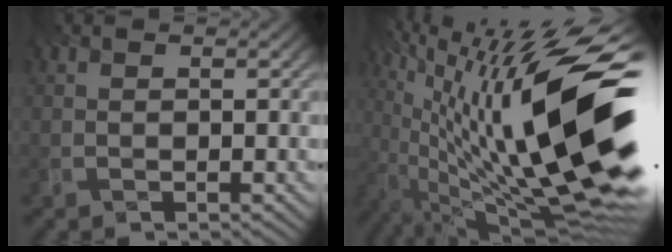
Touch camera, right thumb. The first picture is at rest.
{"total": 20.0, "force": [-0.7, 7.8, 18.5], "torque": [-0.355, -0.020, 0.001]}